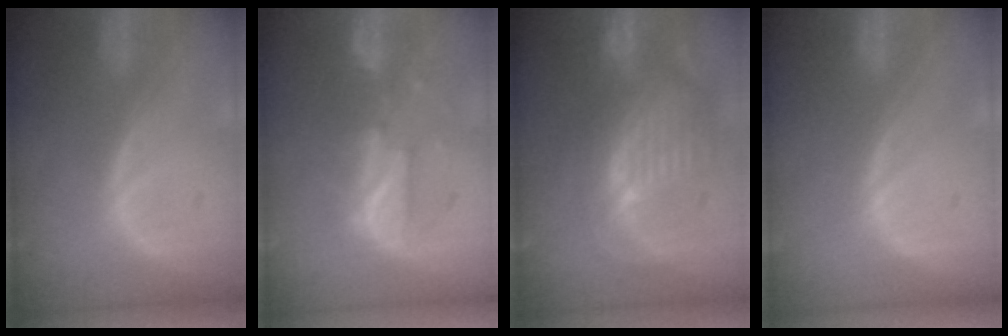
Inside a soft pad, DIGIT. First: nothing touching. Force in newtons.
{"total": 5.7, "press": 5.7, "slide": 0.6}
{"total": 10.8, "press": 9.5, "slide": 5.2}
{"total": 0.0}